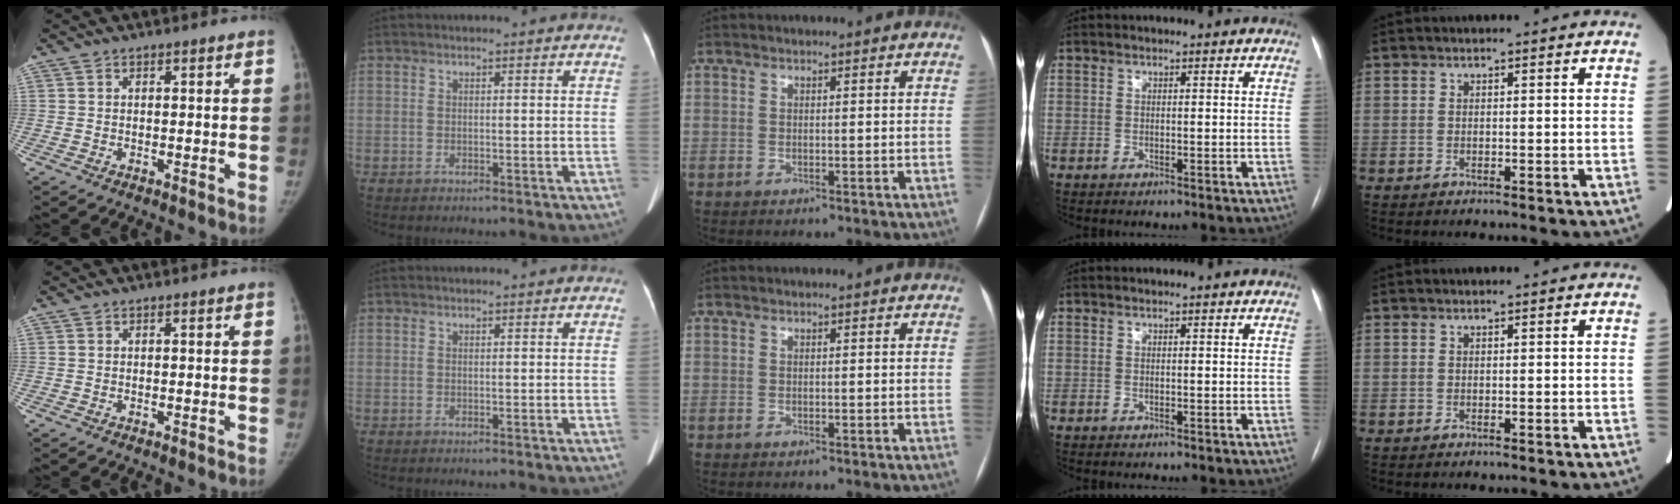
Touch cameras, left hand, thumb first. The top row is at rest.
{}